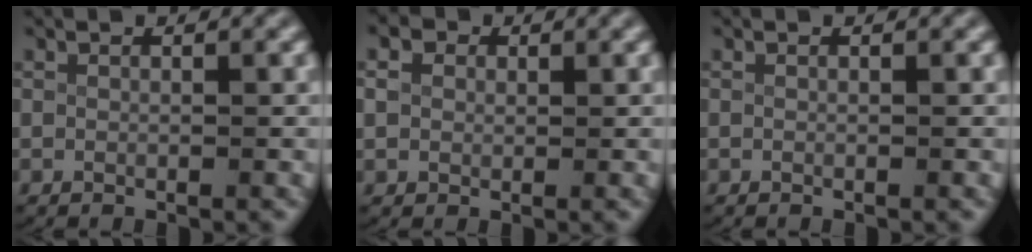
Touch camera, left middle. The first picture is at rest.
{"total": 2.0, "force": [0.6, 1.8, 0.7], "torque": [-0.030, -0.005, 0.014]}
{"total": 0.0}